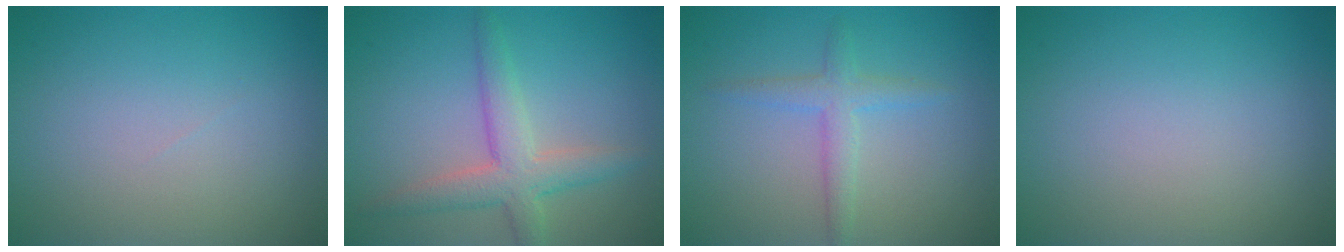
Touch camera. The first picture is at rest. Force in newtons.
{"total": 4.1, "press": 4.1, "slide": 0.4}
{"total": 2.3, "press": 2.3, "slide": 0.2}
{"total": 0.0}